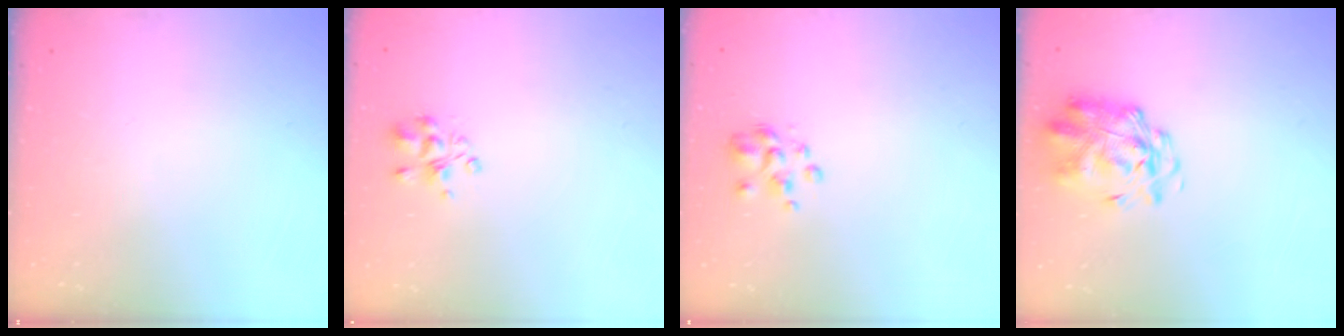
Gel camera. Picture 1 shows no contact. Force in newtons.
{"total": 3.2, "press": 3.2, "slide": 0.4}
{"total": 2.6, "press": 2.5, "slide": 0.8}
{"total": 2.9, "press": 2.8, "slide": 0.7}